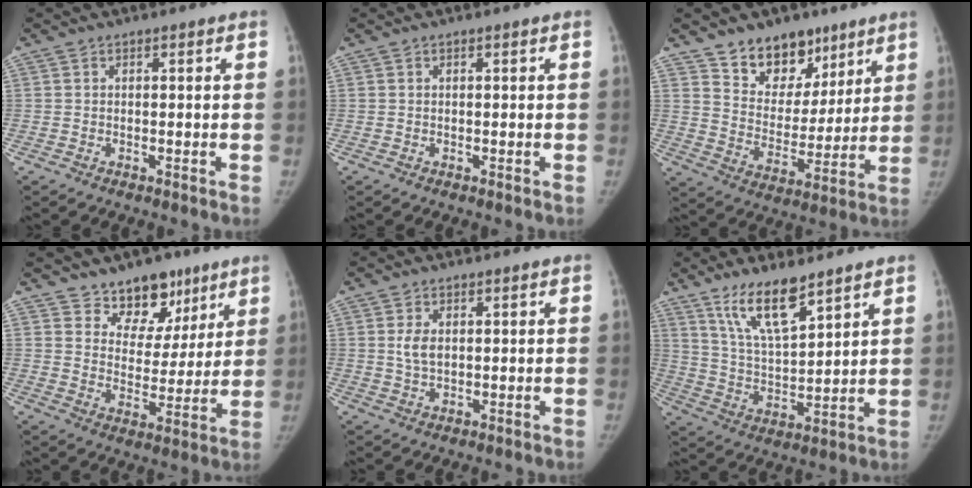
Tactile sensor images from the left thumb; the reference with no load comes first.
{"total": 0.0}
{"total": 13.9, "force": [9.6, 8.8, 4.8], "torque": [-0.022, -0.066, 0.168]}
{"total": 11.2, "force": [7.8, 7.2, 3.5], "torque": [0.001, -0.049, 0.122]}
{"total": 3.2, "force": [0.7, 2.0, 2.4], "torque": [-0.040, -0.009, 0.015]}
{"total": 11.5, "force": [8.2, 3.3, 7.5], "torque": [-0.121, -0.057, 0.162]}